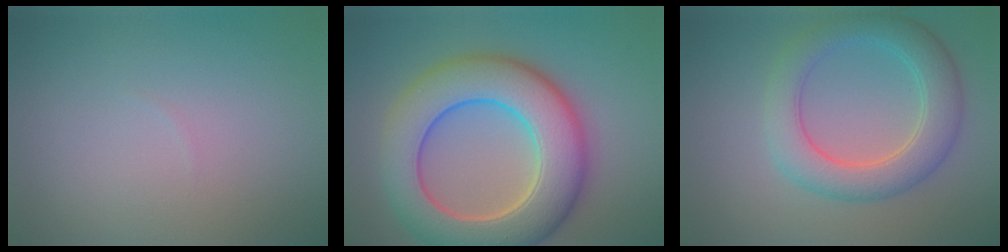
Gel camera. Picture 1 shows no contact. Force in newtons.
{"total": 11.2, "press": 11.2, "slide": 0.7}
{"total": 5.1, "press": 5.1, "slide": 0.3}